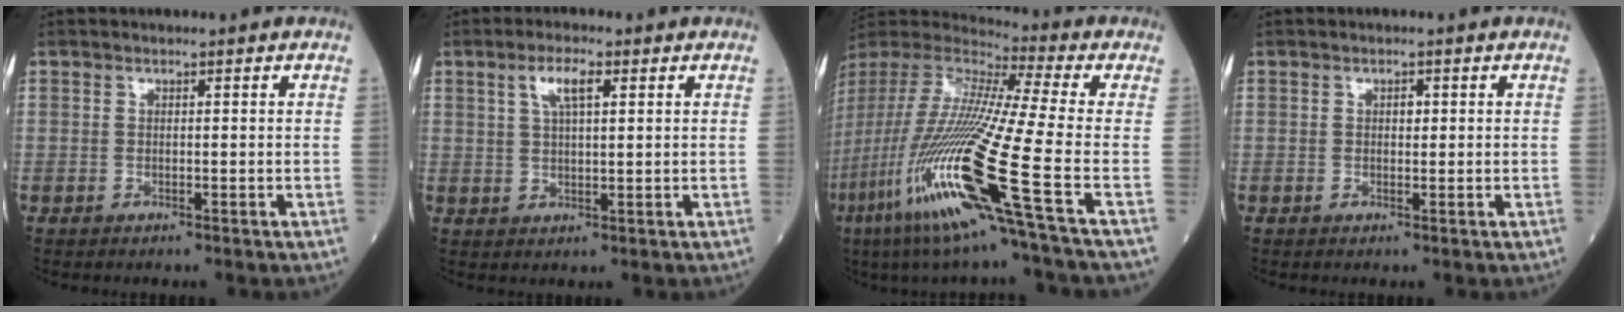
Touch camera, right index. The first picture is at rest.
{"total": 4.5, "force": [2.0, 1.0, 3.9], "torque": [-0.081, 0.008, 0.042]}
{"total": 25.0, "force": [-10.2, -0.7, 22.8], "torque": [-0.496, -0.061, -0.204]}
{"total": 0.9, "force": [0.2, 0.5, 0.7], "torque": [-0.009, 0.001, 0.003]}